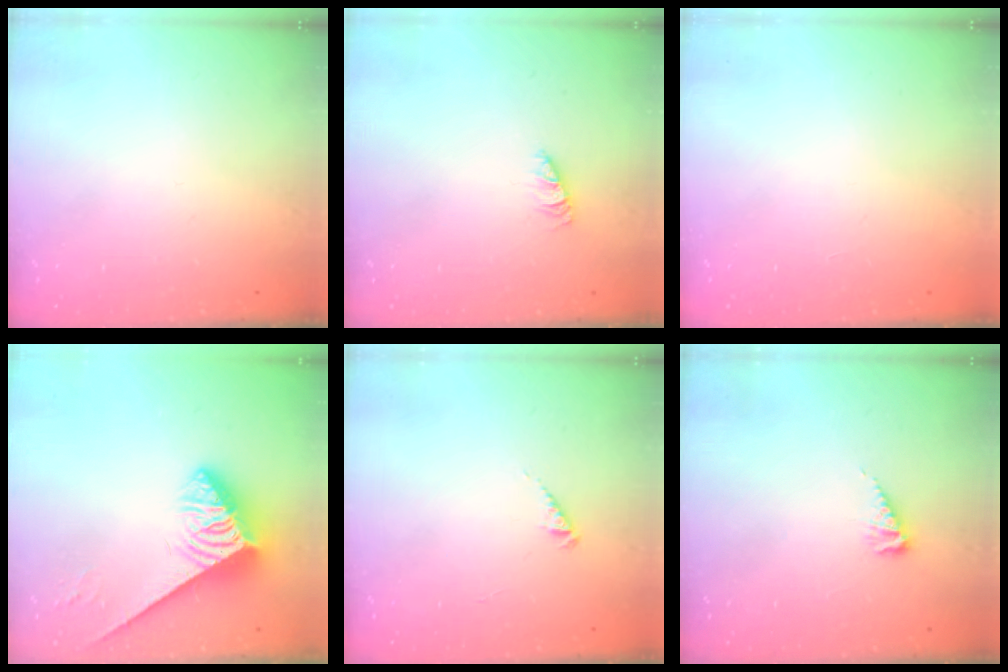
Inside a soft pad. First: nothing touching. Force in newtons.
{"total": 1.0, "press": 1.0, "slide": 0.1}
{"total": 0.0}
{"total": 4.3, "press": 4.3, "slide": 0.5}
{"total": 2.5, "press": 2.5, "slide": 0.5}
{"total": 6.1, "press": 6.1, "slide": 0.7}